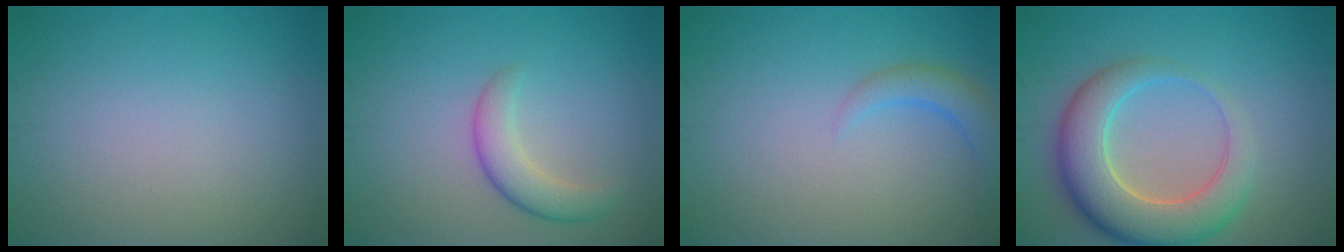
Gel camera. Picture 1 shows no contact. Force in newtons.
{"total": 3.0, "press": 3.0, "slide": 0.1}
{"total": 2.3, "press": 2.3, "slide": 0.3}
{"total": 7.7, "press": 7.7, "slide": 0.6}